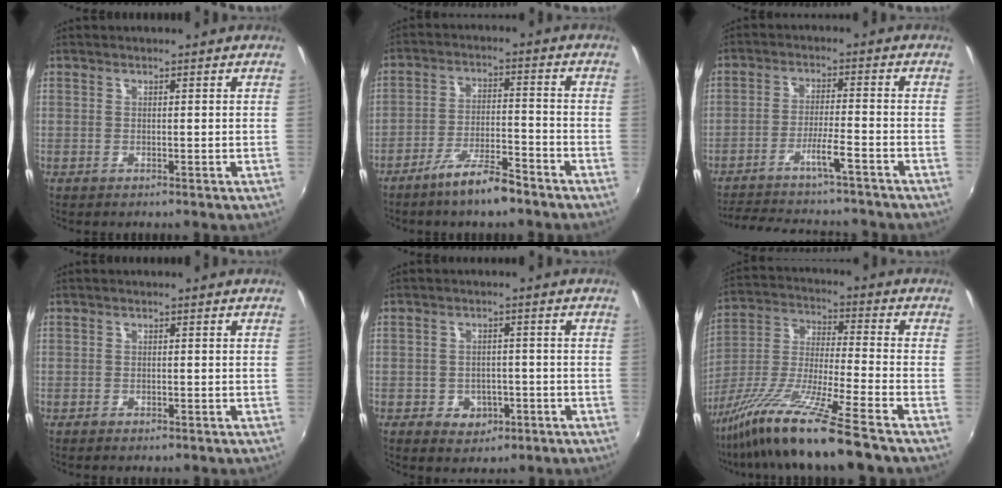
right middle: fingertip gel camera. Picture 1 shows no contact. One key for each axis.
{"total": 8.1, "fx": -6.4, "fy": 1.5, "fz": 4.9, "tx": -0.100, "ty": 0.000, "tz": -0.107}
{"total": 14.2, "fx": -12.7, "fy": 1.1, "fz": 6.1, "tx": -0.128, "ty": 0.002, "tz": -0.197}
{"total": 1.4, "fx": -1.1, "fy": 0.6, "fz": 0.6, "tx": -0.013, "ty": -0.006, "tz": -0.019}
{"total": 5.4, "fx": -2.2, "fy": 4.4, "fz": 2.1, "tx": -0.052, "ty": 0.004, "tz": -0.018}
{"total": 17.5, "fx": -13.1, "fy": -0.7, "fz": 11.6, "tx": -0.235, "ty": -0.030, "tz": -0.246}